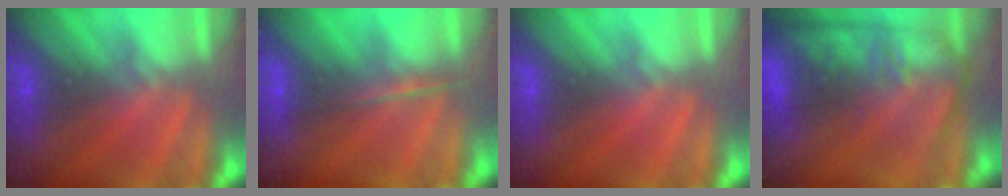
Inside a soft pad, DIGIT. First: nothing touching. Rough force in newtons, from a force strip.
{"total": 1.6}
{"total": 0.0}
{"total": 6.8}